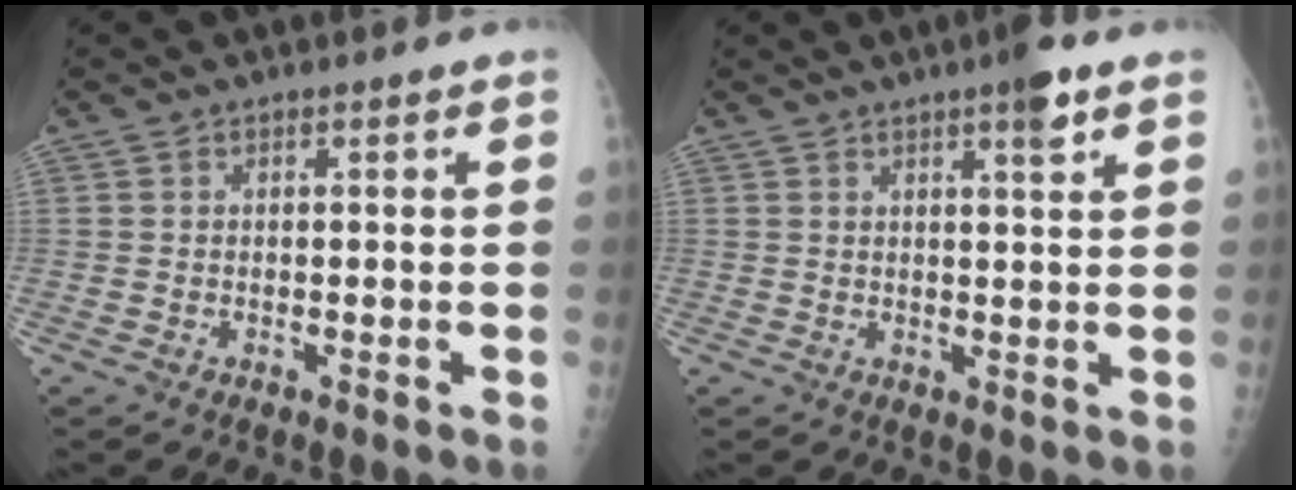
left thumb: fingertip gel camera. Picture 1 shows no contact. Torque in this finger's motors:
{"motor_torque": [1.25, 0.90, 0.83, -0.28, 0.01]}